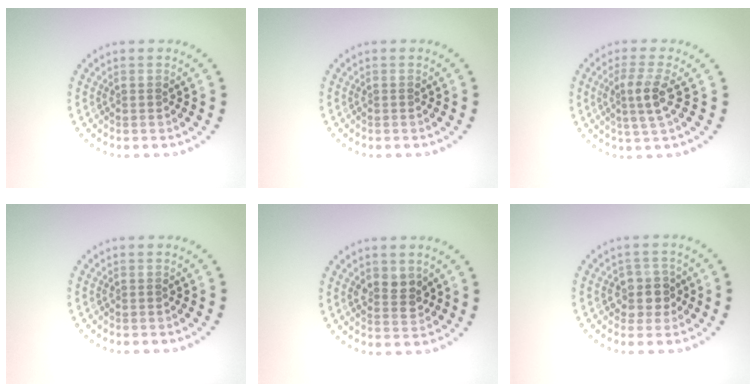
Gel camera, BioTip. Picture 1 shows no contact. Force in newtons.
{"total": 0.0}
{"total": 2.7, "press": 2.4, "slide": 1.3}
{"total": 0.0}
{"total": 2.4, "press": 2.3, "slide": 0.7}
{"total": 2.7, "press": 2.4, "slide": 1.2}